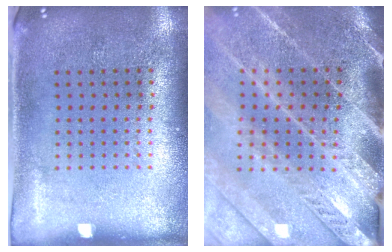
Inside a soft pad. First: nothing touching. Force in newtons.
{"total": 3.8, "press": 3.2, "slide": 2.1}